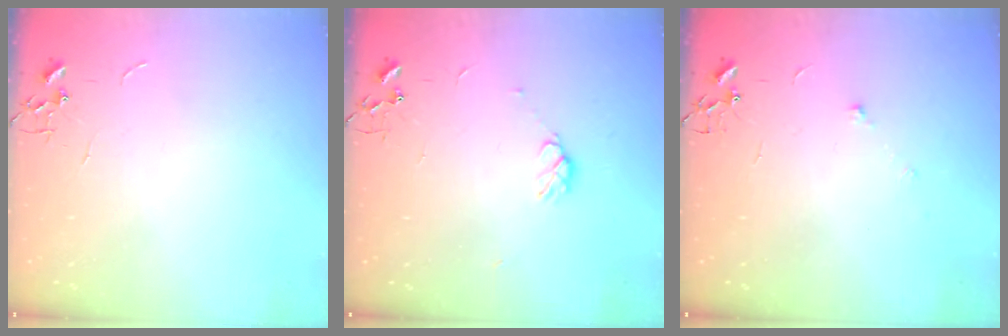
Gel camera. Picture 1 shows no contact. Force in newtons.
{"total": 5.2, "press": 5.1, "slide": 0.8}
{"total": 5.6, "press": 5.2, "slide": 2.0}